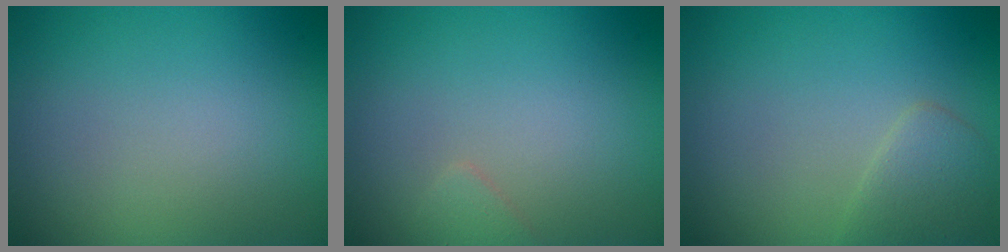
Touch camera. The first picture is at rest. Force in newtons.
{"total": 0.9, "press": 0.9, "slide": 0.1}
{"total": 2.0, "press": 2.0, "slide": 0.1}